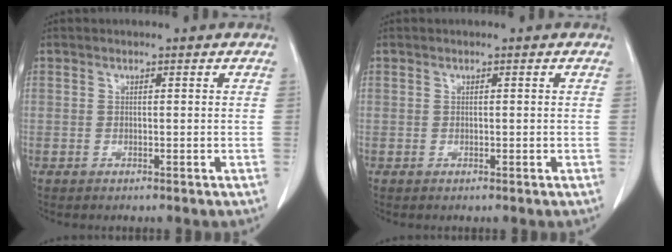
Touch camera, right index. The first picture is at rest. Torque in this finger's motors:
{"motor_torque": [-0.12, 0.14, 0.03, 0.01]}